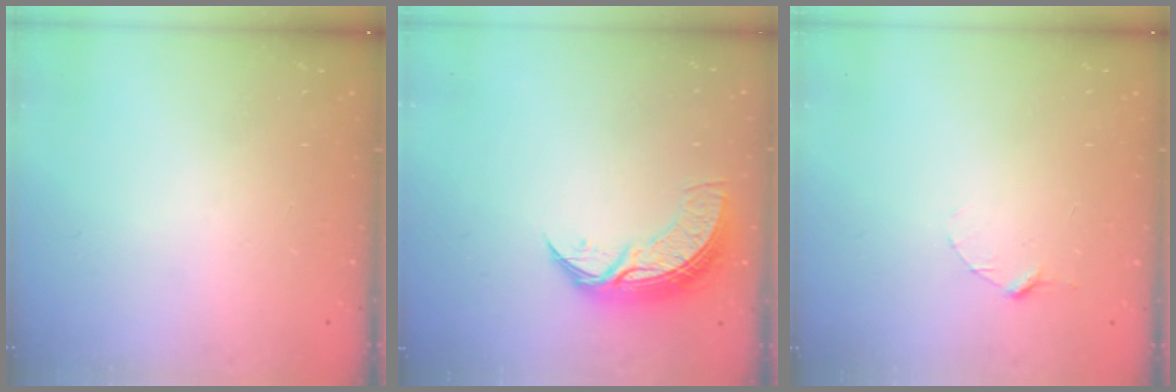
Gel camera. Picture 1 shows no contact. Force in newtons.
{"total": 7.9, "press": 7.9, "slide": 0.6}
{"total": 2.9, "press": 2.9, "slide": 0.3}